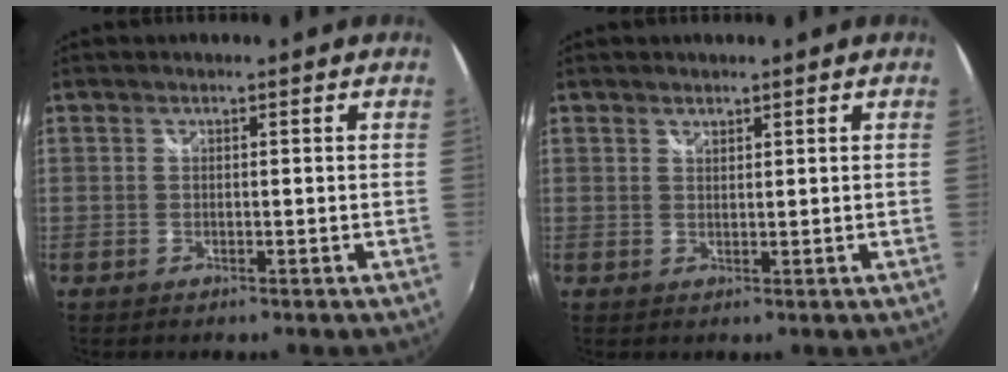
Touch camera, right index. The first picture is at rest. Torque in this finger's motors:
{"motor_torque": [-0.03, 0.16, -0.03, 0.00]}